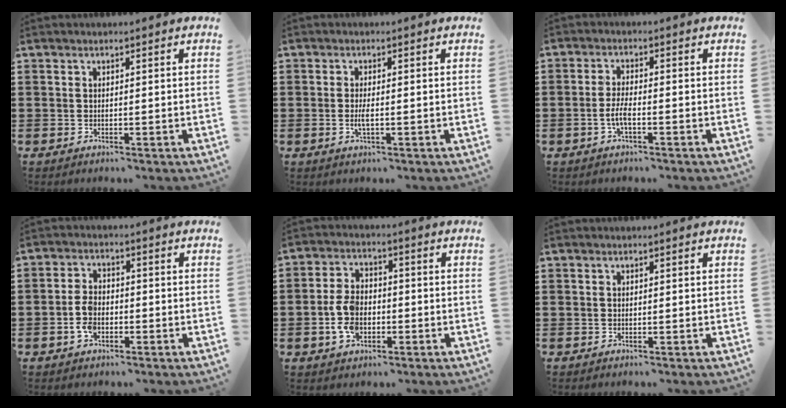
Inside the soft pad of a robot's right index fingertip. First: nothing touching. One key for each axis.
{"total": 2.1, "fx": -0.5, "fy": 0.6, "fz": 2.0, "tx": -0.042, "ty": -0.002, "tz": -0.011}
{"total": 3.3, "fx": -1.1, "fy": 0.9, "fz": 2.9, "tx": -0.075, "ty": -0.005, "tz": -0.027}
{"total": 4.2, "fx": -1.4, "fy": 2.5, "fz": 3.0, "tx": -0.075, "ty": -0.001, "tz": -0.031}
{"total": 6.6, "fx": -1.7, "fy": 4.4, "fz": 4.7, "tx": -0.121, "ty": 0.002, "tz": -0.038}
{"total": 0.0}